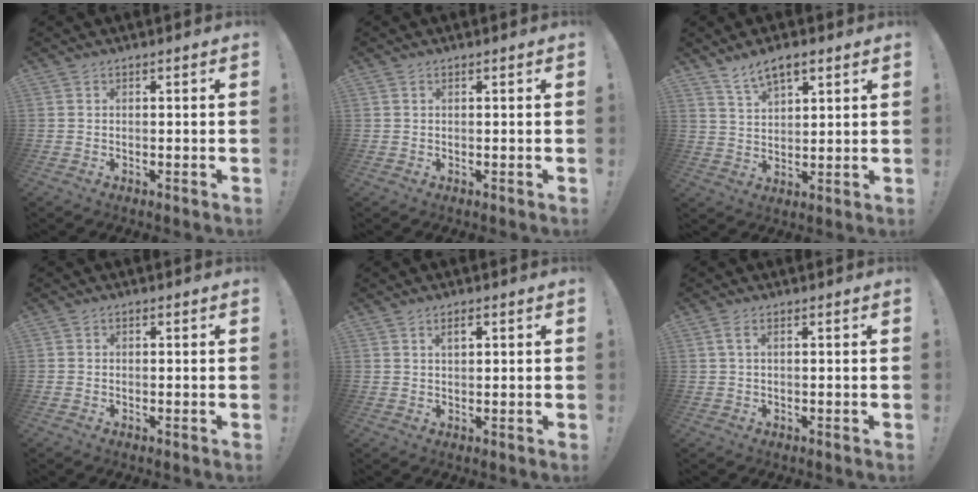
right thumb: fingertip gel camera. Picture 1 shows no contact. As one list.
[{"total": 0.5, "force": [0.3, 0.2, 0.3], "torque": [-0.013, 0.004, 0.007]}, {"total": 7.3, "force": [4.9, 3.3, 4.3], "torque": [-0.076, -0.017, 0.092]}, {"total": 0.7, "force": [-0.2, 0.6, 0.2], "torque": [-0.011, 0.006, -0.002]}, {"total": 2.6, "force": [1.4, 0.8, 2.1], "torque": [-0.019, -0.006, 0.020]}, {"total": 2.1, "force": [0.6, 0.5, 1.9], "torque": [-0.045, 0.005, 0.013]}]